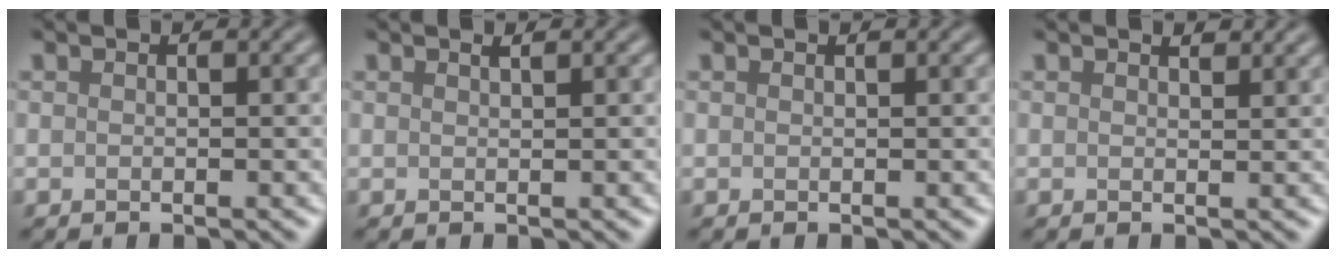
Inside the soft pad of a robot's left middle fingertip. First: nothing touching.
{"total": 0.5, "force": [0.4, 0.0, 0.3], "torque": [-0.007, -0.001, 0.008]}
{"total": 0.0}
{"total": 1.0, "force": [0.9, 0.2, 0.4], "torque": [-0.010, -0.001, 0.016]}